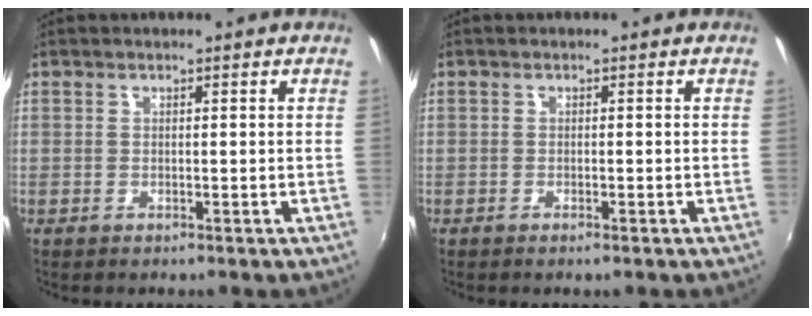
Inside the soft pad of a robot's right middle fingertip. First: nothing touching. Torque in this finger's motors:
{"motor_torque": [0.36, -0.33, 0.02, 0.01]}